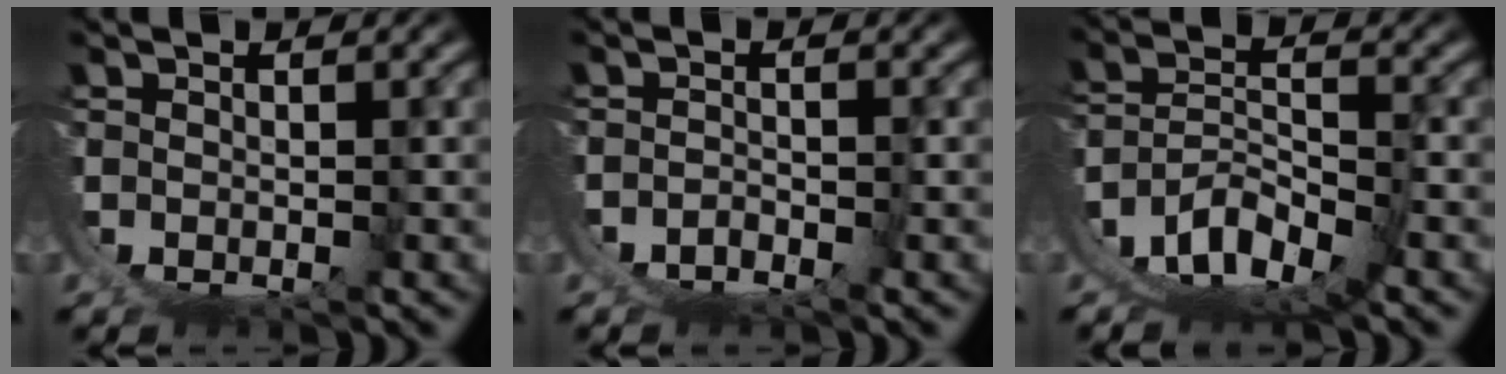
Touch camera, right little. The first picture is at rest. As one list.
[{"total": 3.4, "force": [-1.2, 2.8, 1.4], "torque": [-0.043, -0.013, -0.016]}, {"total": 11.2, "force": [-0.9, 9.0, 6.6], "torque": [-0.170, -0.041, -0.007]}]